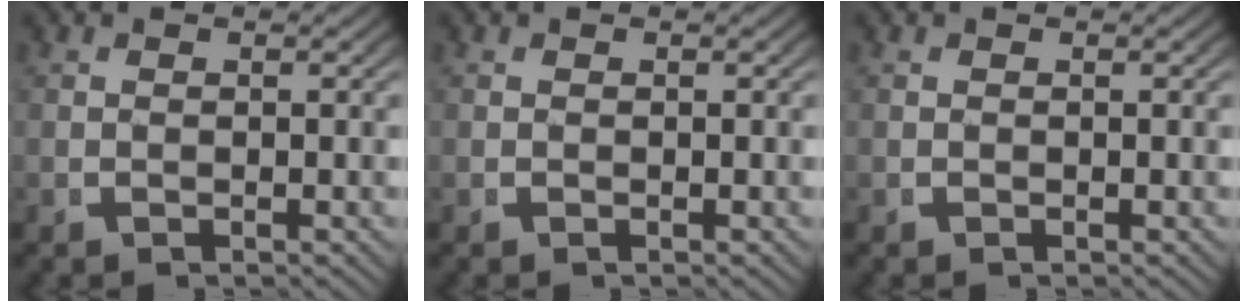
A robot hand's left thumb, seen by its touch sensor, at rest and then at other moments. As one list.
[{"total": 0.0}, {"total": 0.0}]